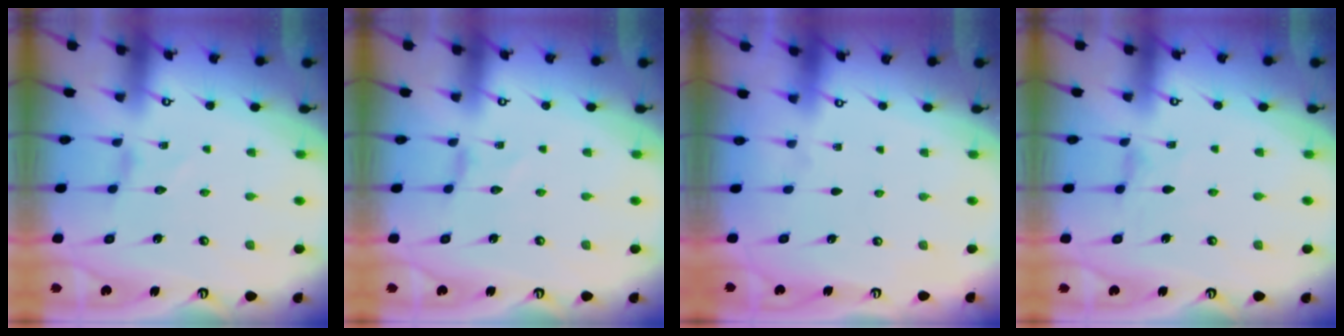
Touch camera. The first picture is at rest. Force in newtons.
{"total": 0.0}
{"total": 0.0}
{"total": 0.0}